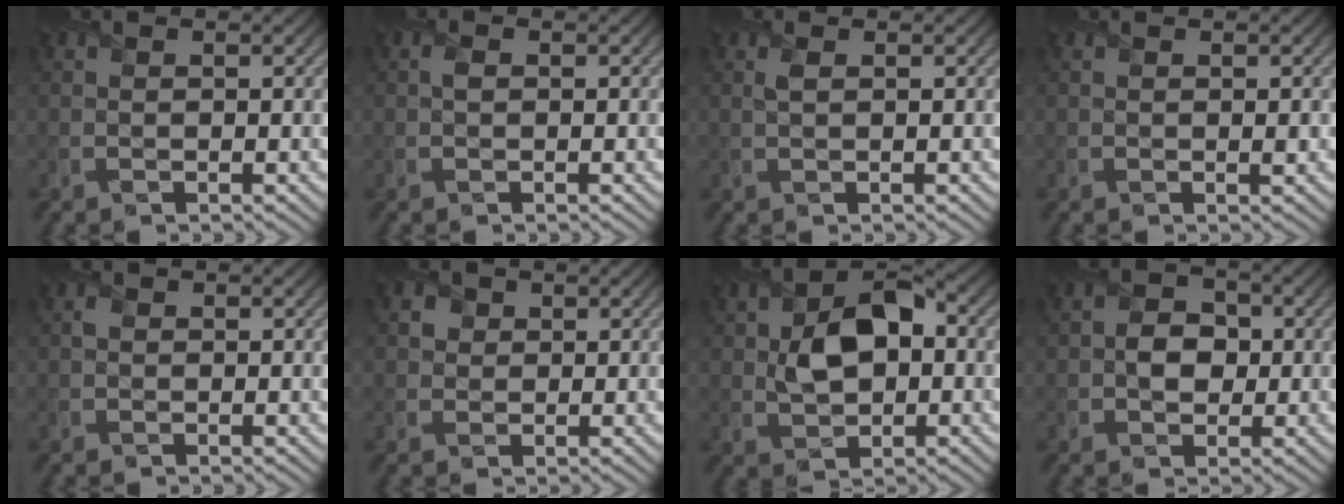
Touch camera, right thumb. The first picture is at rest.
{"total": 0.7, "force": [0.0, 0.5, 0.5], "torque": [-0.009, 0.001, -0.001]}
{"total": 0.8, "force": [0.3, 0.3, 0.7], "torque": [-0.020, 0.000, 0.007]}
{"total": 0.0}
{"total": 0.7, "force": [0.0, 0.7, 0.2], "torque": [-0.004, -0.001, -0.005]}
{"total": 2.0, "force": [0.6, 1.9, 0.5], "torque": [-0.012, -0.002, 0.006]}
{"total": 7.2, "force": [0.3, 4.9, 5.3], "torque": [-0.093, 0.006, 0.004]}
{"total": 3.1, "force": [-0.5, 2.6, 1.7], "torque": [-0.029, -0.002, -0.017]}